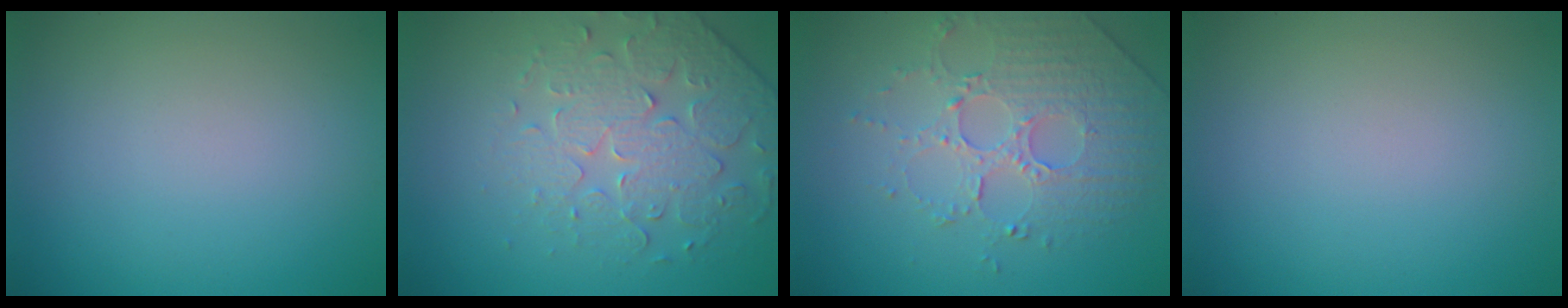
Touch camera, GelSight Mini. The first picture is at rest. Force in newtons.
{"total": 4.3, "press": 4.0, "slide": 1.8}
{"total": 5.2, "press": 3.7, "slide": 3.6}
{"total": 0.0}